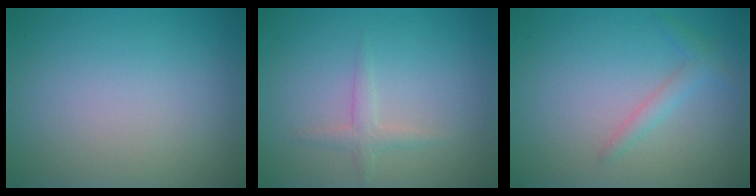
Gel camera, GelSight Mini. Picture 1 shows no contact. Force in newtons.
{"total": 1.5, "press": 1.5, "slide": 0.1}
{"total": 1.5, "press": 1.4, "slide": 0.1}